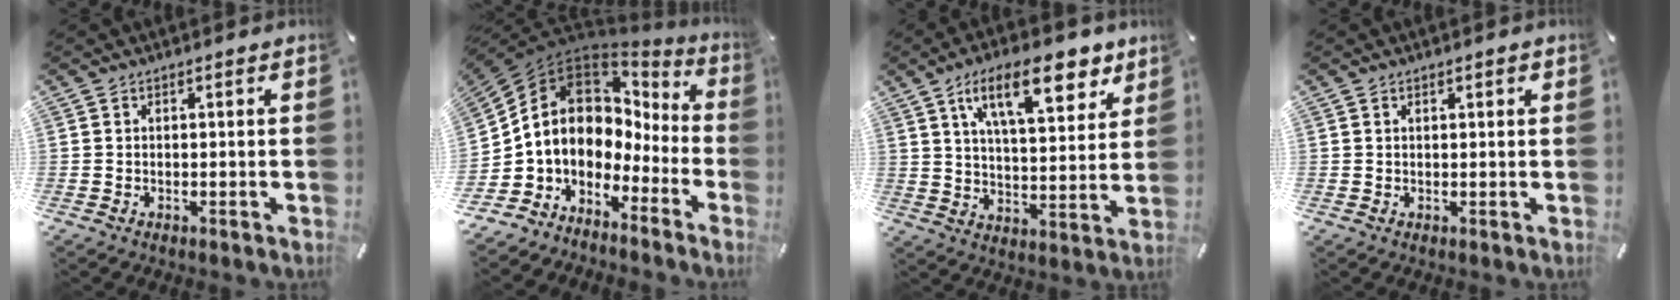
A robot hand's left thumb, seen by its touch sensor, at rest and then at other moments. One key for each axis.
{"total": 8.2, "fx": 1.0, "fy": 7.1, "fz": 3.9, "tx": -0.091, "ty": -0.036, "tz": 0.011}
{"total": 16.8, "fx": 9.4, "fy": 7.2, "fz": 11.9, "tx": -0.178, "ty": -0.029, "tz": 0.153}
{"total": 1.0, "fx": 0.7, "fy": 0.3, "fz": 0.7, "tx": -0.014, "ty": 0.002, "tz": 0.012}